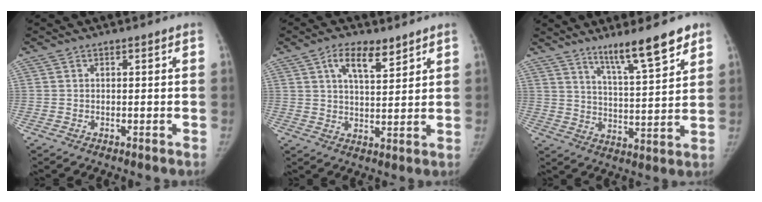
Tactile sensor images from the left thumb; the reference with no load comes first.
{"total": 7.3, "force": [4.4, 3.0, 5.0], "torque": [-0.069, -0.025, 0.074]}
{"total": 9.0, "force": [6.6, 1.1, 6.1], "torque": [-0.083, -0.046, 0.107]}